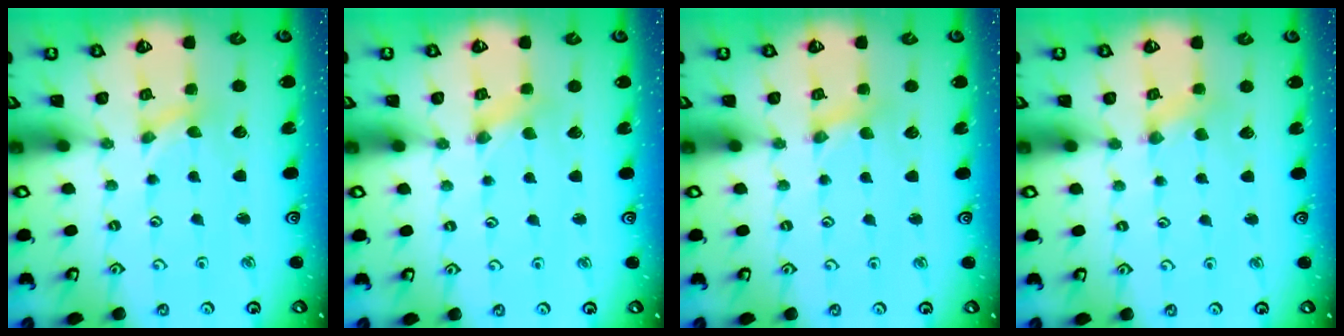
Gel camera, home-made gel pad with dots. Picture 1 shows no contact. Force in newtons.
{"total": 0.0}
{"total": 0.6, "press": 0.6, "slide": 0.1}
{"total": 2.2, "press": 2.2, "slide": 0.5}